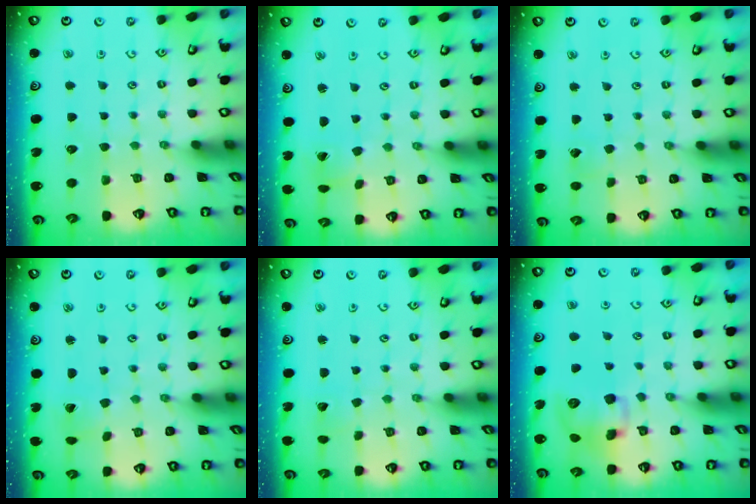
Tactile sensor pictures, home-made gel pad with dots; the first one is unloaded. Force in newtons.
{"total": 1.5, "press": 1.5, "slide": 0.0}
{"total": 2.2, "press": 2.2, "slide": 0.2}
{"total": 1.0, "press": 1.0, "slide": 0.1}
{"total": 1.8, "press": 1.8, "slide": 0.2}
{"total": 11.1, "press": 10.9, "slide": 2.0}